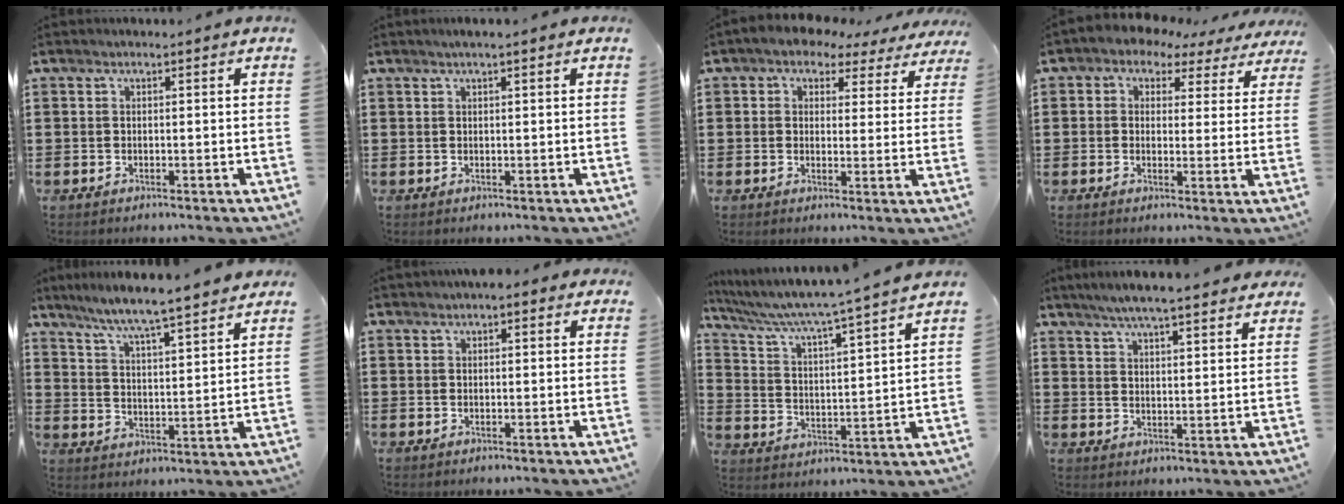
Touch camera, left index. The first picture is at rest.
{"total": 0.9, "force": [0.5, 0.0, 0.7], "torque": [-0.014, 0.001, 0.008]}
{"total": 3.2, "force": [2.6, 1.8, 0.7], "torque": [-0.025, -0.014, 0.040]}
{"total": 2.7, "force": [1.8, 1.9, 0.5], "torque": [-0.021, -0.013, 0.023]}
{"total": 5.8, "force": [5.3, -0.8, 2.1], "torque": [-0.066, -0.040, 0.086]}
{"total": 1.9, "force": [1.5, 0.9, 0.8], "torque": [-0.018, 0.008, 0.026]}
{"total": 5.6, "force": [4.9, -0.8, 2.7], "torque": [-0.075, -0.044, 0.073]}
{"total": 5.2, "force": [4.8, 0.0, 1.9], "torque": [-0.052, -0.016, 0.085]}